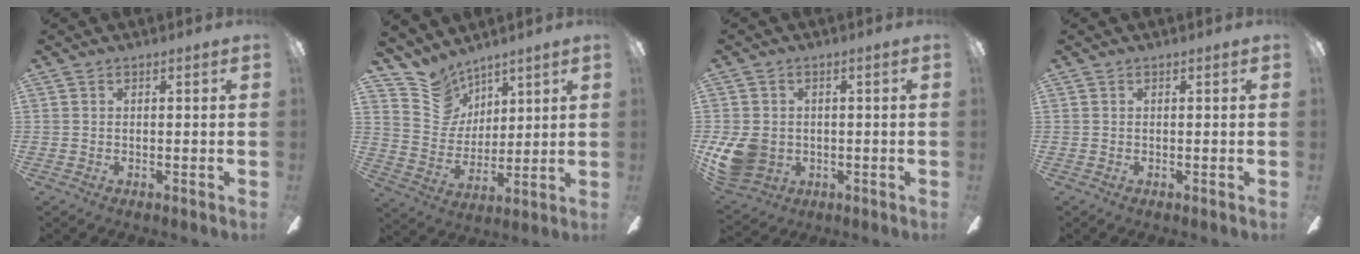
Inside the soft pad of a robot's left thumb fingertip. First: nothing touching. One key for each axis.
{"total": 10.5, "fx": 8.1, "fy": 6.6, "fz": 0.4, "tx": -0.038, "ty": -0.065, "tz": 0.164}
{"total": 9.0, "fx": -0.9, "fy": 7.7, "fz": 4.6, "tx": -0.104, "ty": 0.004, "tz": -0.013}
{"total": 0.0}